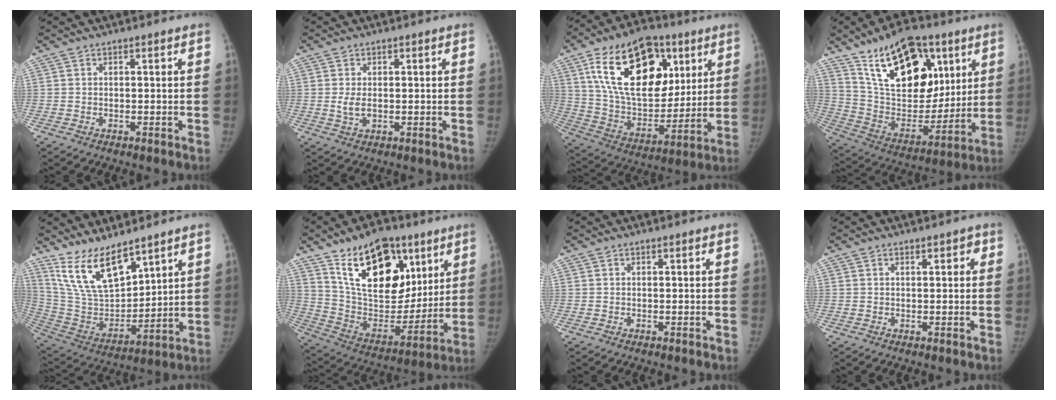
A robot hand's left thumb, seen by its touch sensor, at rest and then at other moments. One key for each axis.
{"total": 2.9, "fx": 0.0, "fy": 1.7, "fz": 2.3, "tx": -0.047, "ty": -0.006, "tz": 0.003}
{"total": 27.1, "fx": 11.1, "fy": 16.2, "fz": 18.7, "tx": -0.294, "ty": -0.017, "tz": 0.194}
{"total": 25.5, "fx": 12.6, "fy": 14.2, "fz": 17.0, "tx": -0.241, "ty": -0.034, "tz": 0.226}
{"total": 15.2, "fx": 11.2, "fy": 5.7, "fz": 8.5, "tx": -0.128, "ty": -0.068, "tz": 0.235}
{"total": 25.0, "fx": 12.8, "fy": 14.5, "fz": 15.9, "tx": -0.217, "ty": -0.043, "tz": 0.229}
{"total": 0.0}
{"total": 1.9, "fx": 0.8, "fy": 0.9, "fz": 1.4, "tx": -0.009, "ty": 0.001, "tz": 0.008}